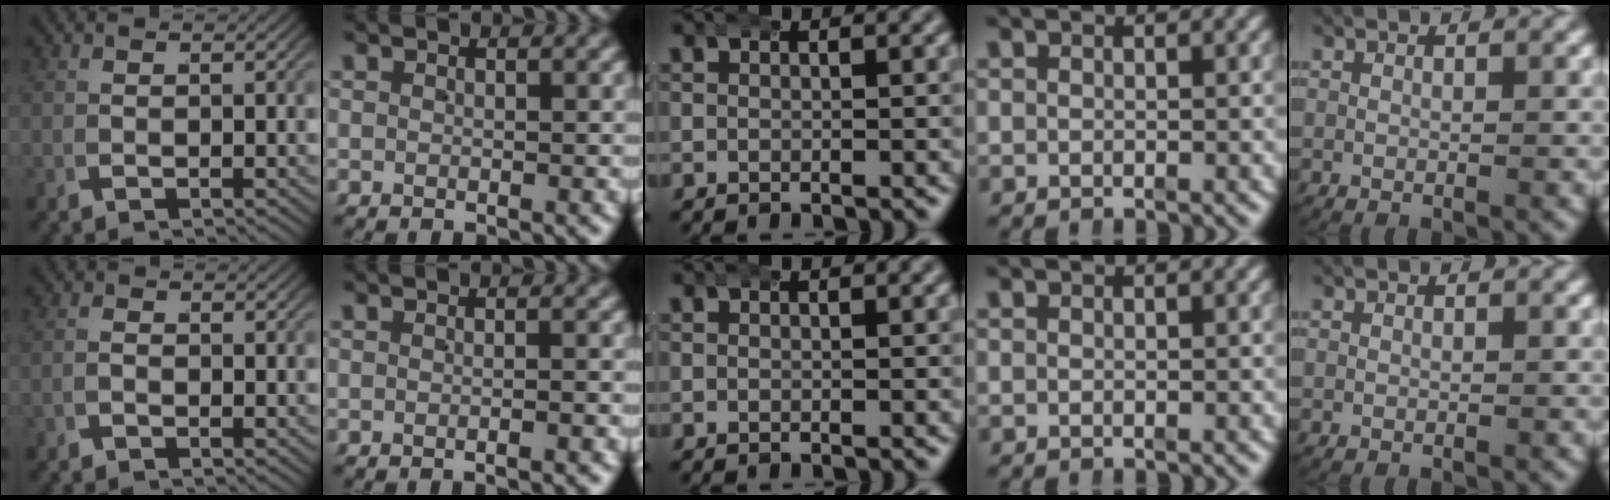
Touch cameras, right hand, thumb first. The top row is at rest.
{"thumb": {"total": 0.7, "force": [-0.7, 0.1, 0.0], "torque": [0.005, 0.000, -0.015]}, "index": {"total": 0.7, "force": [-0.6, -0.2, 0.3], "torque": [-0.002, 0.009, -0.016]}}